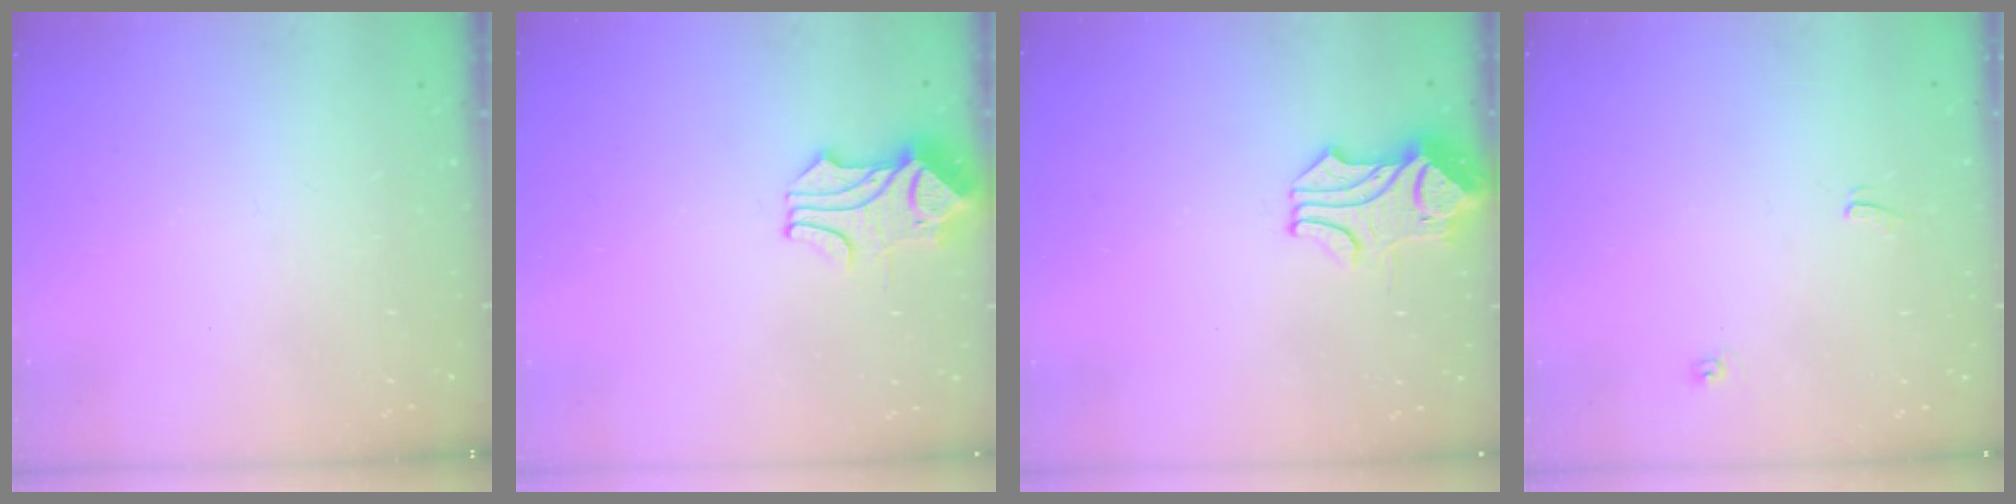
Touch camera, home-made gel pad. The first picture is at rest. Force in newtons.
{"total": 1.7, "press": 1.3, "slide": 1.1}
{"total": 1.1, "press": 0.5, "slide": 0.9}
{"total": 4.9, "press": 4.9, "slide": 0.1}